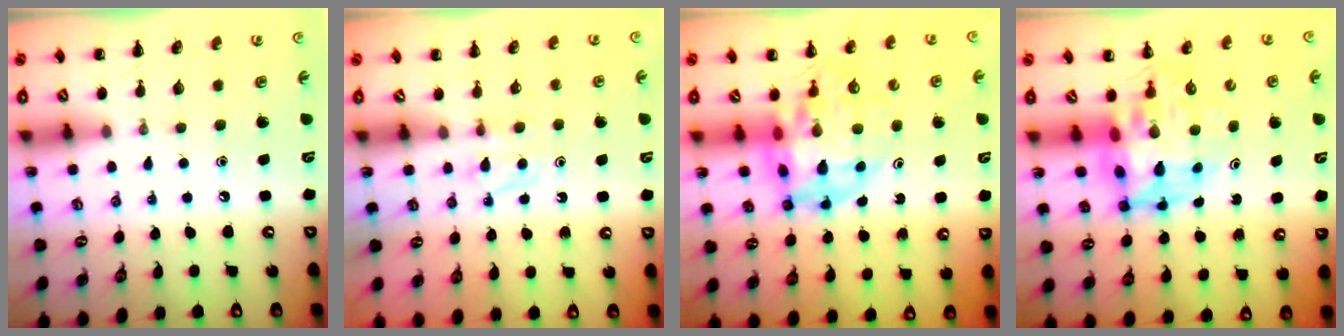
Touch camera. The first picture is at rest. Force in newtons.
{"total": 4.1, "press": 3.8, "slide": 1.5}
{"total": 12.6, "press": 12.0, "slide": 3.8}
{"total": 11.2, "press": 10.8, "slide": 3.3}